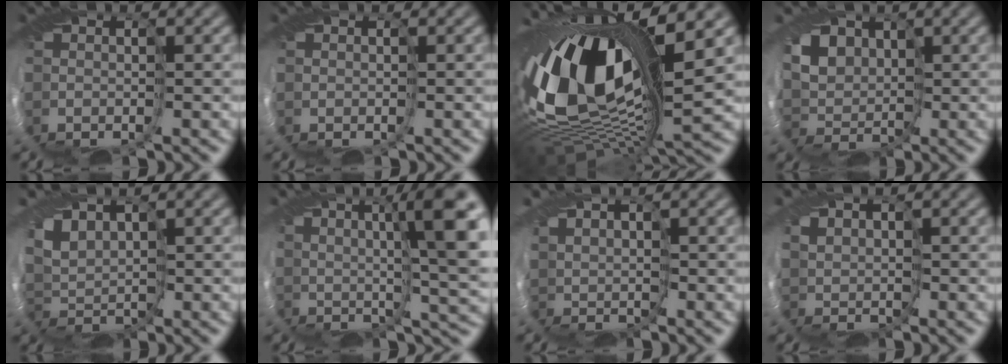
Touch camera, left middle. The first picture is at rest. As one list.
[{"total": 0.0}, {"total": 15.8, "force": [2.9, 8.1, 13.2], "torque": [-0.280, -0.002, 0.042]}, {"total": 5.5, "force": [2.8, 4.2, 2.3], "torque": [-0.050, 0.010, 0.039]}, {"total": 2.5, "force": [2.2, 0.9, 0.8], "torque": [-0.029, -0.001, 0.038]}, {"total": 8.9, "force": [3.0, 1.0, 8.3], "torque": [-0.120, 0.011, 0.048]}, {"total": 1.9, "force": [1.8, 0.4, 0.1], "torque": [-0.011, 0.002, 0.033]}, {"total": 1.5, "force": [1.4, 0.3, 0.0], "torque": [-0.008, 0.000, 0.026]}]